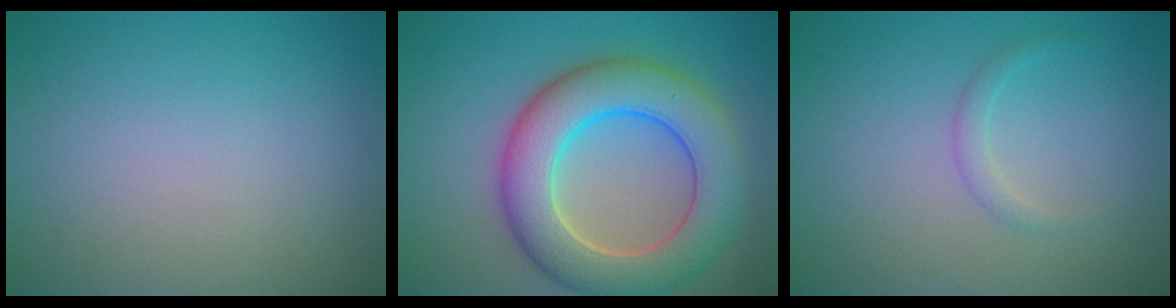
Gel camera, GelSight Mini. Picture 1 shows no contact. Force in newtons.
{"total": 9.2, "press": 9.2, "slide": 0.6}
{"total": 1.1, "press": 1.1, "slide": 0.1}